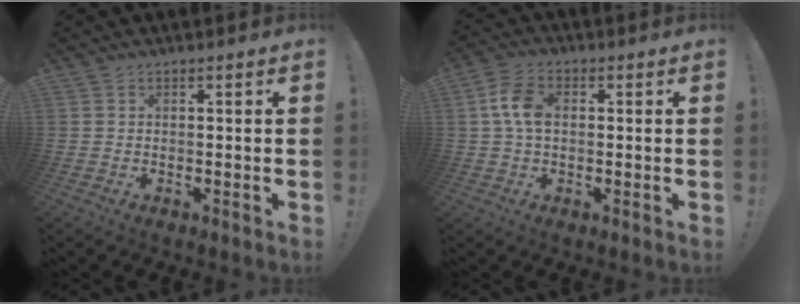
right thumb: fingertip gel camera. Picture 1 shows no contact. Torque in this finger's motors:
{"motor_torque": [1.33, 1.19, 0.73, -0.35, 0.36]}